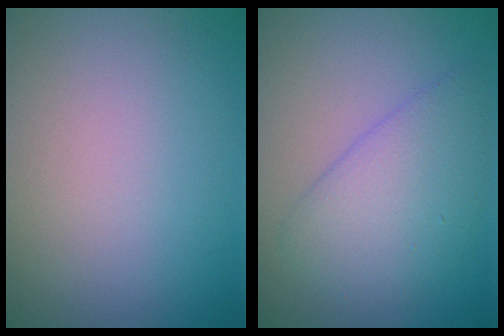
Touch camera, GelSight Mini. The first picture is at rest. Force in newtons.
{"total": 4.3, "press": 4.3, "slide": 0.3}